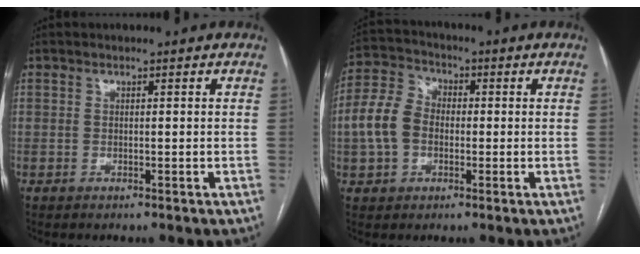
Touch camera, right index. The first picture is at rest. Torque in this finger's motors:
{"motor_torque": [0.33, -0.14, 0.60, 0.12]}